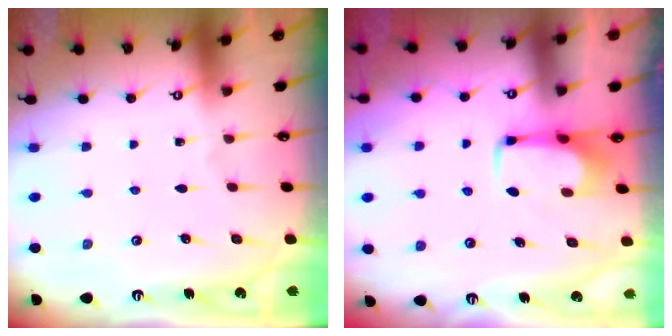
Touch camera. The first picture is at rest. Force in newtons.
{"total": 1.6, "press": 1.5, "slide": 0.5}